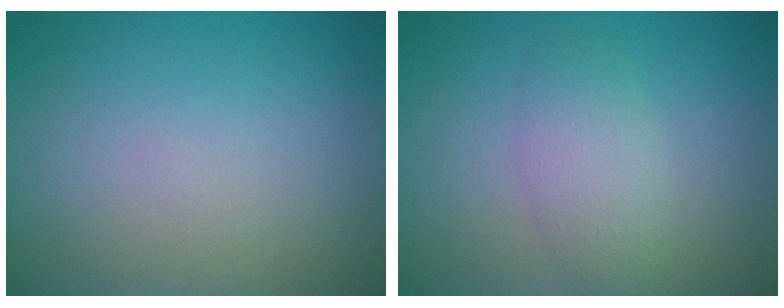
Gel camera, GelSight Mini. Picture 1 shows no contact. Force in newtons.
{"total": 2.9, "press": 2.9, "slide": 0.1}